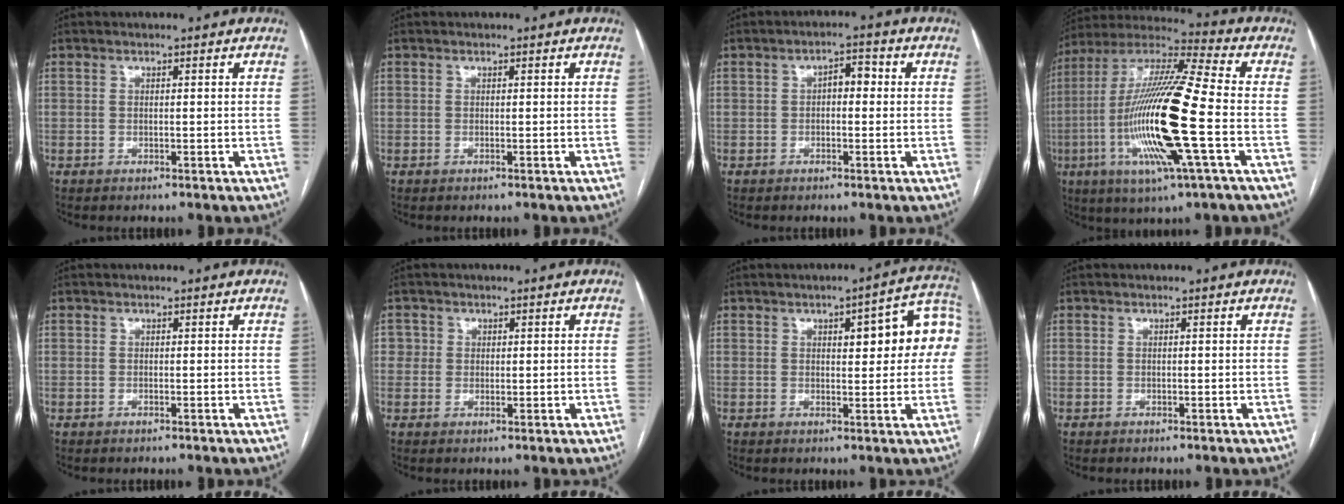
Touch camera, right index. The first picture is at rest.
{"total": 0.0}
{"total": 3.0, "force": [0.1, 1.4, 2.6], "torque": [-0.038, 0.016, -0.001]}
{"total": 20.9, "force": [-4.6, 1.0, 20.4], "torque": [-0.429, -0.018, -0.092]}
{"total": 0.0}
{"total": 2.5, "force": [0.5, 2.4, 0.4], "torque": [0.006, 0.003, 0.008]}
{"total": 10.8, "force": [2.4, 2.7, 10.1], "torque": [-0.120, 0.032, 0.026]}
{"total": 0.0}